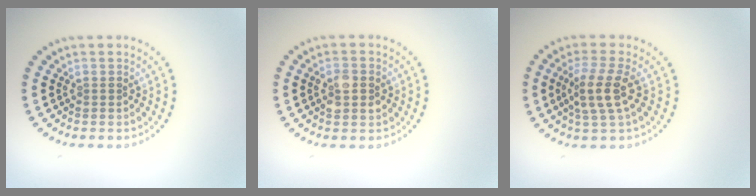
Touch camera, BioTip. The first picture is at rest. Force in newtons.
{"total": 2.8, "press": 2.8, "slide": 0.2}
{"total": 3.4, "press": 3.0, "slide": 1.6}